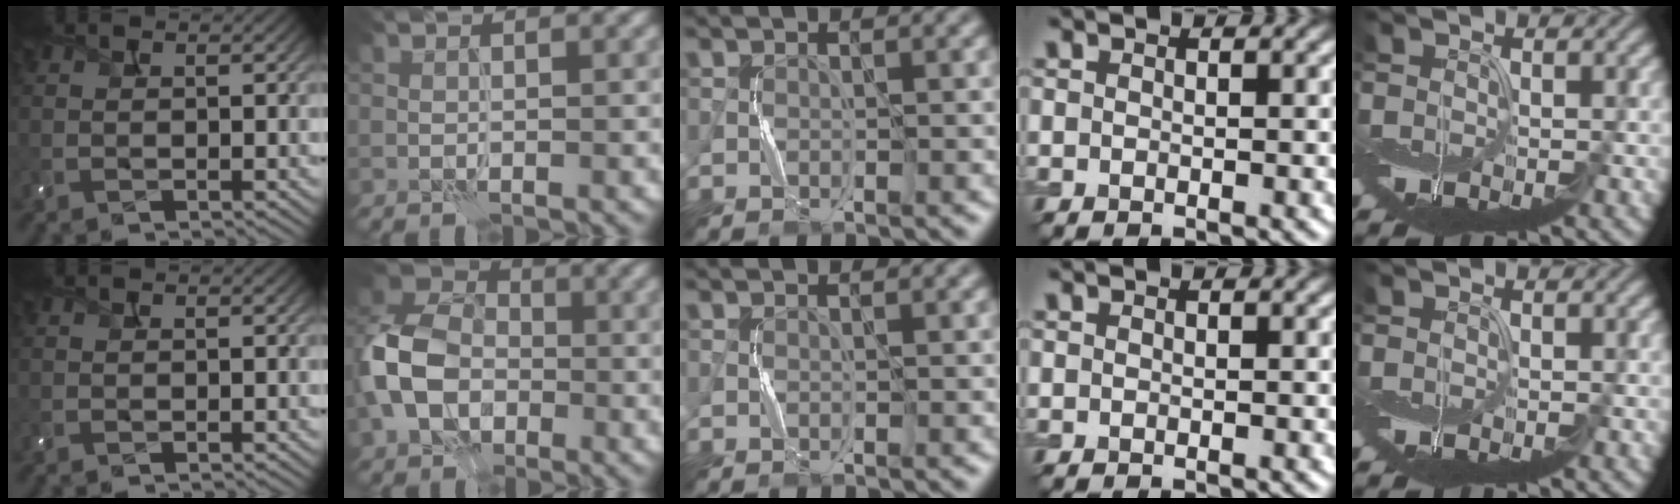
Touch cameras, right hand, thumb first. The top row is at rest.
{"index": {"total": 9.7, "force": [-2.4, 7.0, 6.2], "torque": [-0.145, 0.000, -0.063]}}